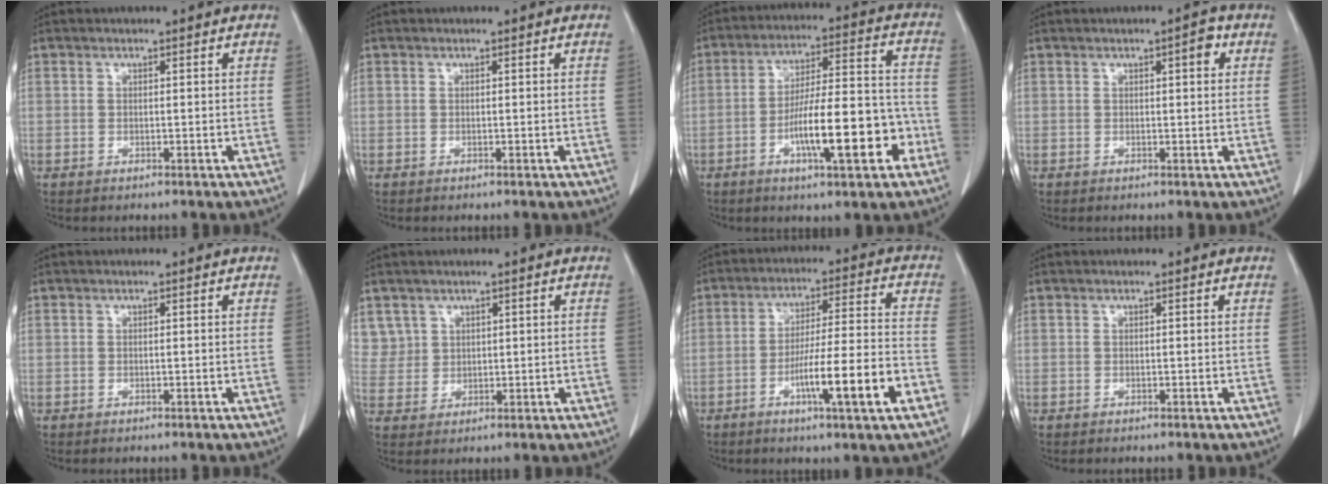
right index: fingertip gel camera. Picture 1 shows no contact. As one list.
[{"total": 0.0}, {"total": 14.5, "force": [-5.2, 2.6, 13.2], "torque": [-0.215, 0.016, -0.082]}, {"total": 2.3, "force": [0.9, 0.6, 2.0], "torque": [-0.025, 0.003, 0.009]}, {"total": 0.0}, {"total": 4.1, "force": [2.3, 3.5, -0.2], "torque": [0.011, 0.007, 0.051]}, {"total": 13.2, "force": [-5.4, -0.1, 12.0], "torque": [-0.198, -0.003, -0.085]}, {"total": 0.0}]